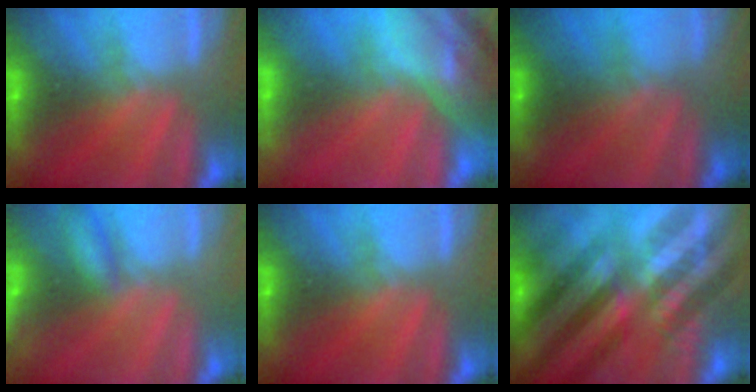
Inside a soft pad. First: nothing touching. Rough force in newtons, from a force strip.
{"total": 7.9}
{"total": 2.0}
{"total": 2.1}
{"total": 0.0}
{"total": 10.8}